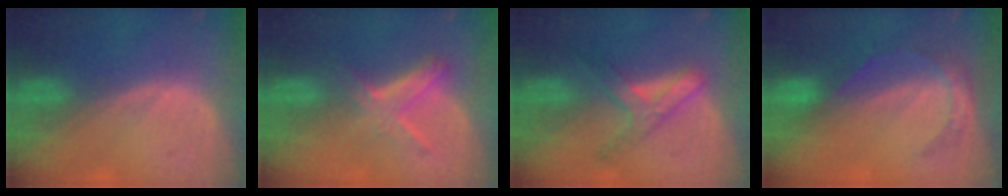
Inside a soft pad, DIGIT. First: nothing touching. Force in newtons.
{"total": 6.1, "press": 5.2, "slide": 3.2}
{"total": 5.5, "press": 5.4, "slide": 1.4}
{"total": 5.6, "press": 4.8, "slide": 2.8}